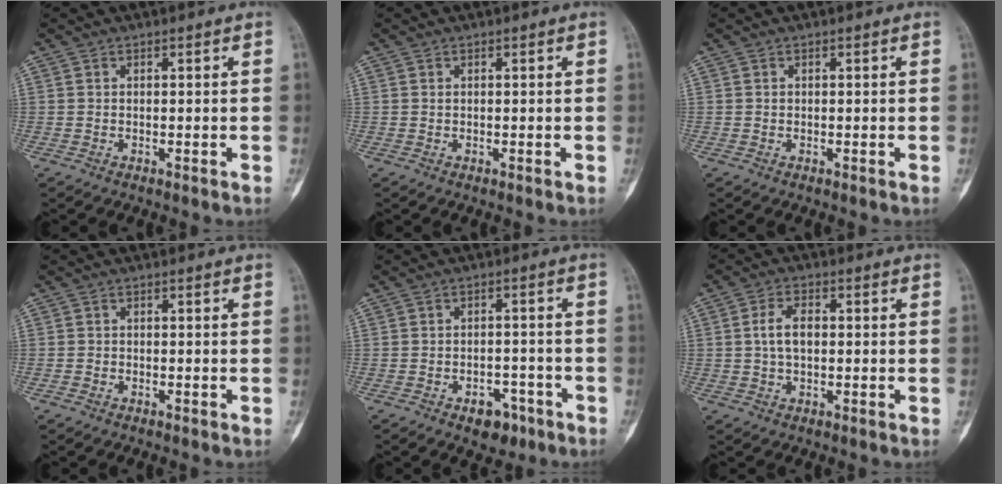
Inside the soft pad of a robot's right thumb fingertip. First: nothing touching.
{"total": 0.0}
{"total": 0.0}
{"total": 0.6, "force": [-0.4, 0.4, 0.0], "torque": [-0.001, 0.004, -0.011]}
{"total": 5.6, "force": [-3.2, 3.5, 2.9], "torque": [-0.015, 0.029, -0.040]}
{"total": 4.9, "force": [0.3, 2.8, 4.0], "torque": [-0.075, 0.009, 0.004]}